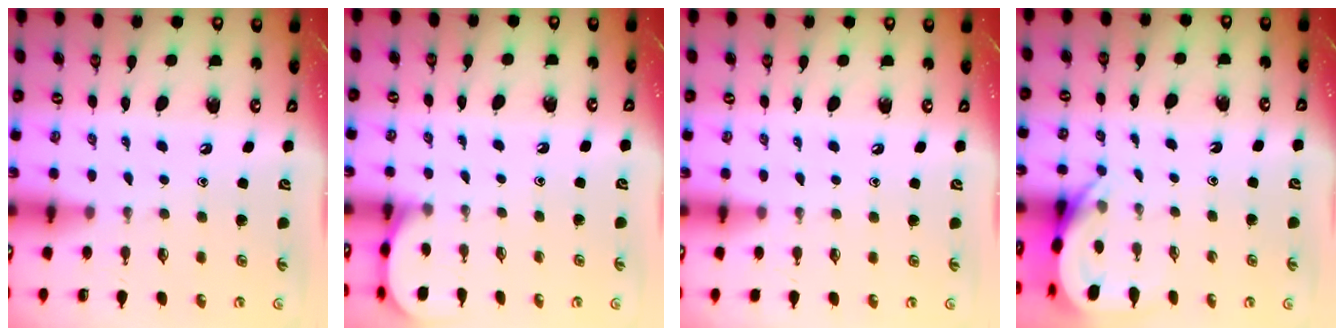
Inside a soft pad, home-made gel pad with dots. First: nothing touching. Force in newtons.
{"total": 1.4, "press": 1.4, "slide": 0.1}
{"total": 2.3, "press": 2.3, "slide": 0.4}
{"total": 5.1, "press": 5.1, "slide": 0.2}